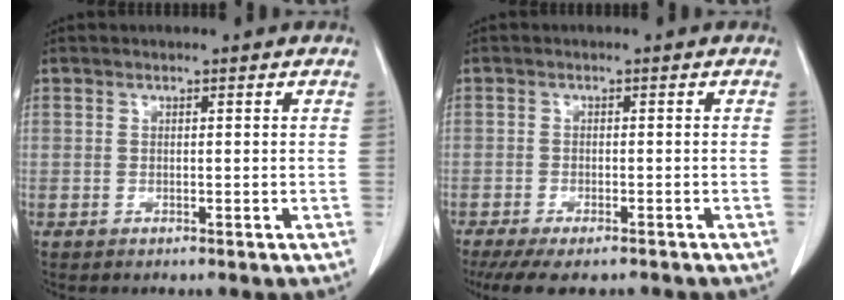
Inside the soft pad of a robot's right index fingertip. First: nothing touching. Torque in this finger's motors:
{"motor_torque": [1.10, -1.04, 0.41, 0.08]}